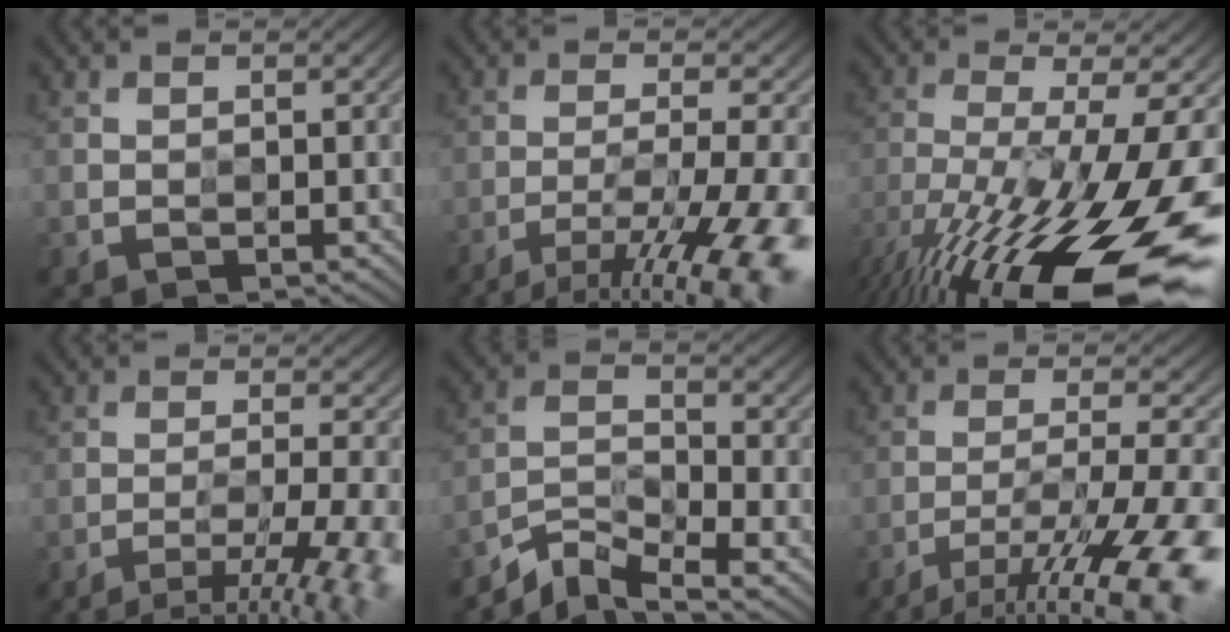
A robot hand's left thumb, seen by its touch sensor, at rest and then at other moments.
{"total": 13.8, "force": [-9.1, 2.7, 10.0], "torque": [-0.167, -0.017, -0.127]}
{"total": 19.2, "force": [-9.9, 5.3, 15.5], "torque": [-0.285, -0.008, -0.169]}
{"total": 10.1, "force": [-6.4, 1.7, 7.7], "torque": [-0.120, -0.002, -0.088]}
{"total": 7.0, "force": [-5.2, 1.9, 4.3], "torque": [-0.084, -0.010, -0.104]}
{"total": 15.4, "force": [-10.3, 3.1, 11.0], "torque": [-0.193, -0.022, -0.152]}